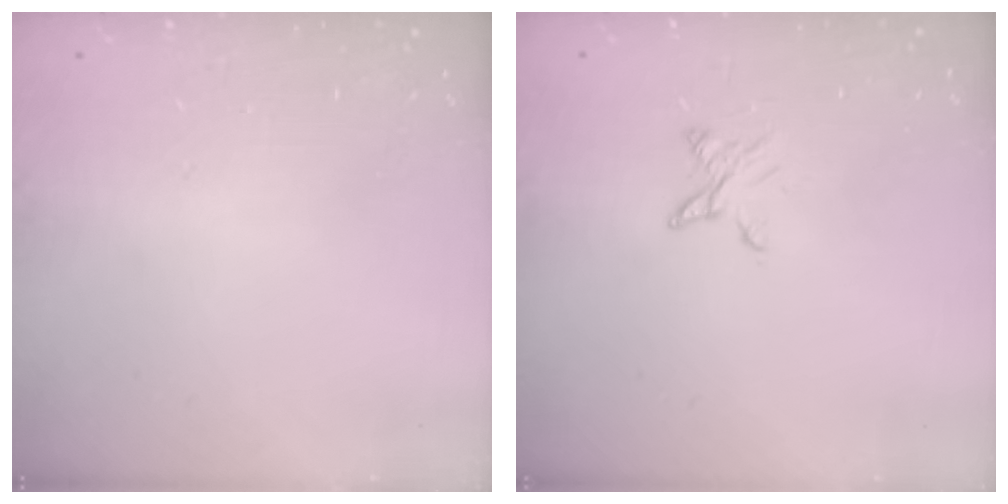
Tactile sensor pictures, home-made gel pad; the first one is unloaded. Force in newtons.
{"total": 4.5, "press": 4.5, "slide": 0.5}